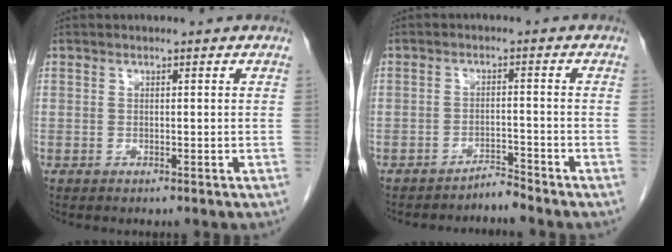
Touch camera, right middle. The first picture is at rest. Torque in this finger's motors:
{"motor_torque": [0.18, -0.16, 0.01, 0.00]}